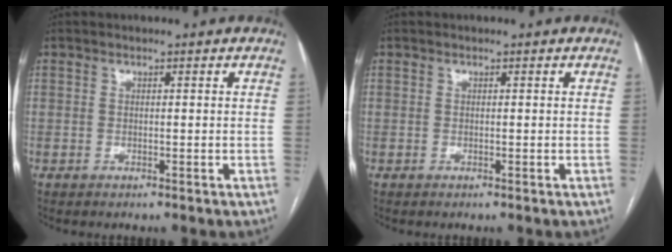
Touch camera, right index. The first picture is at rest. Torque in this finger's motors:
{"motor_torque": [0.00, 0.00, 0.04, 0.01]}